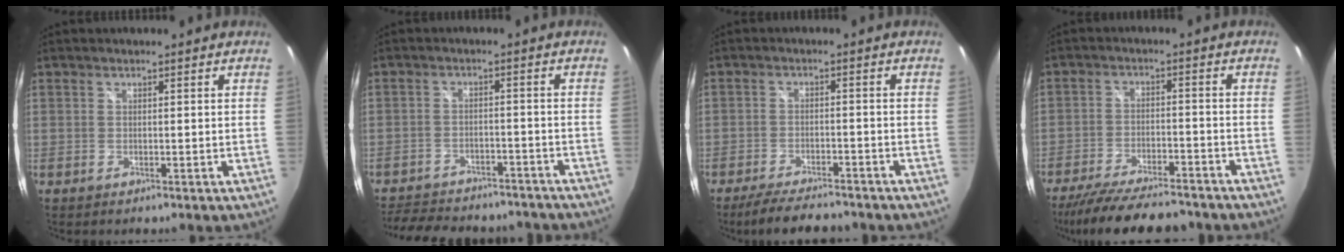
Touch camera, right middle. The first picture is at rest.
{"total": 18.0, "force": [-15.2, 6.6, 6.9], "torque": [-0.156, 0.000, -0.203]}
{"total": 9.4, "force": [-8.2, 2.2, 4.2], "torque": [-0.098, -0.015, -0.129]}
{"total": 17.3, "force": [-14.8, 4.2, 8.0], "torque": [-0.162, -0.026, -0.226]}